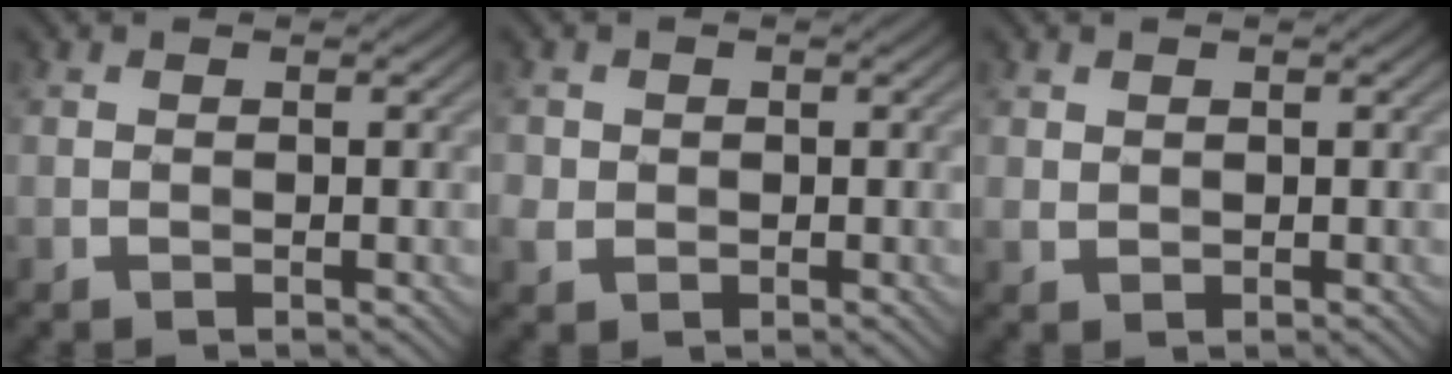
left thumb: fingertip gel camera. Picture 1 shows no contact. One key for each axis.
{"total": 2.1, "fx": 0.1, "fy": 2.0, "fz": 0.6, "tx": -0.025, "ty": -0.002, "tz": 0.000}
{"total": 1.2, "fx": 0.7, "fy": 0.9, "fz": 0.4, "tx": -0.015, "ty": -0.002, "tz": 0.016}